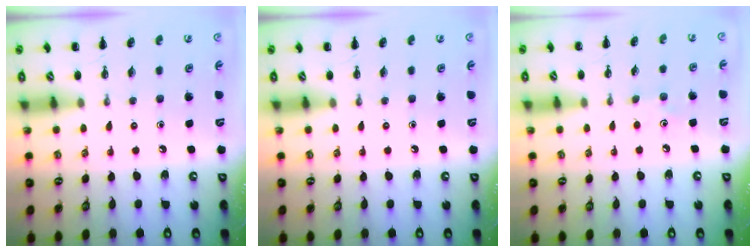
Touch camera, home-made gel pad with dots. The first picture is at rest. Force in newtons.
{"total": 0.0}
{"total": 3.7, "press": 3.5, "slide": 1.2}